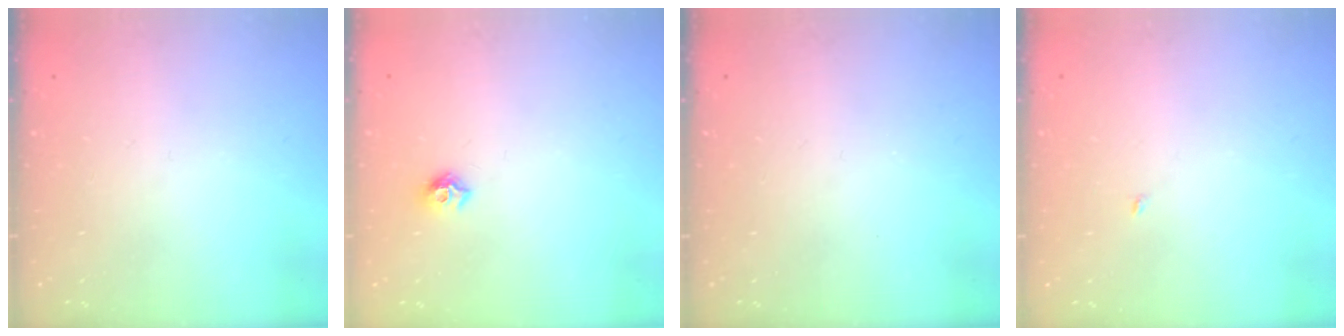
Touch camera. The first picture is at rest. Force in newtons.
{"total": 7.2, "press": 7.2, "slide": 0.7}
{"total": 0.0}
{"total": 1.9, "press": 1.9, "slide": 0.2}